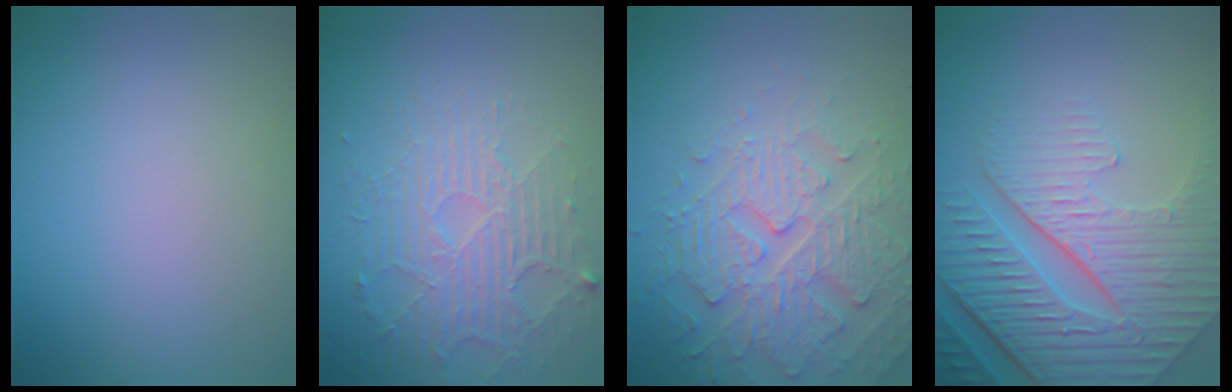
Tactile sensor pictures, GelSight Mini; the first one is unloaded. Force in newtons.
{"total": 4.0, "press": 3.4, "slide": 2.1}
{"total": 4.7, "press": 4.3, "slide": 1.9}
{"total": 8.2, "press": 6.3, "slide": 5.2}